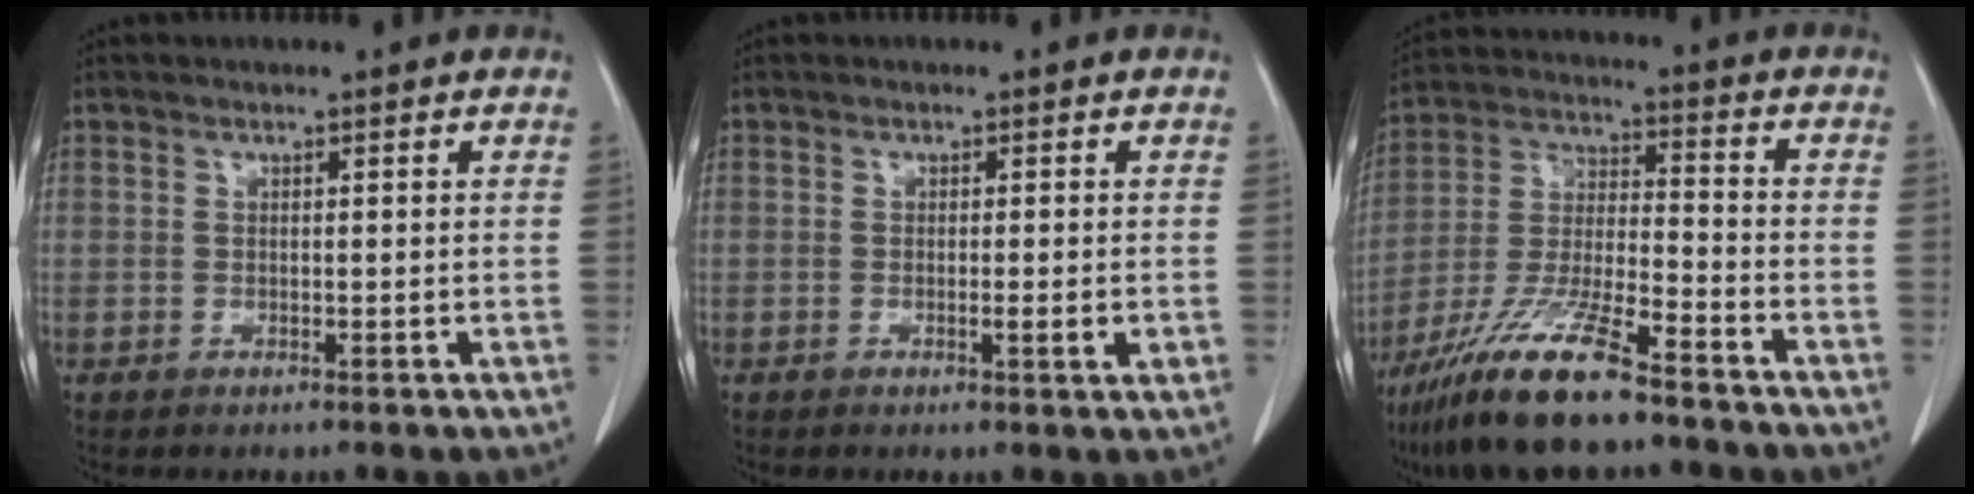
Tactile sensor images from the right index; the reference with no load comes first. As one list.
[{"total": 2.1, "force": [-0.3, 0.1, 2.1], "torque": [-0.030, -0.002, -0.004]}, {"total": 14.8, "force": [-10.8, 1.8, 10.0], "torque": [-0.212, -0.025, -0.201]}]